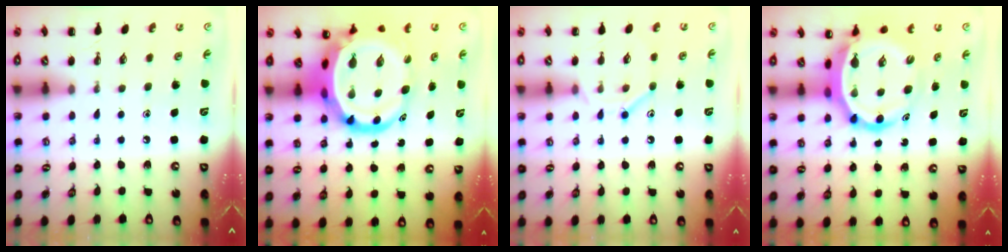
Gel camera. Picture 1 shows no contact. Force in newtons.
{"total": 14.2, "press": 13.7, "slide": 4.0}
{"total": 9.6, "press": 9.6, "slide": 0.5}
{"total": 10.3, "press": 9.8, "slide": 3.2}